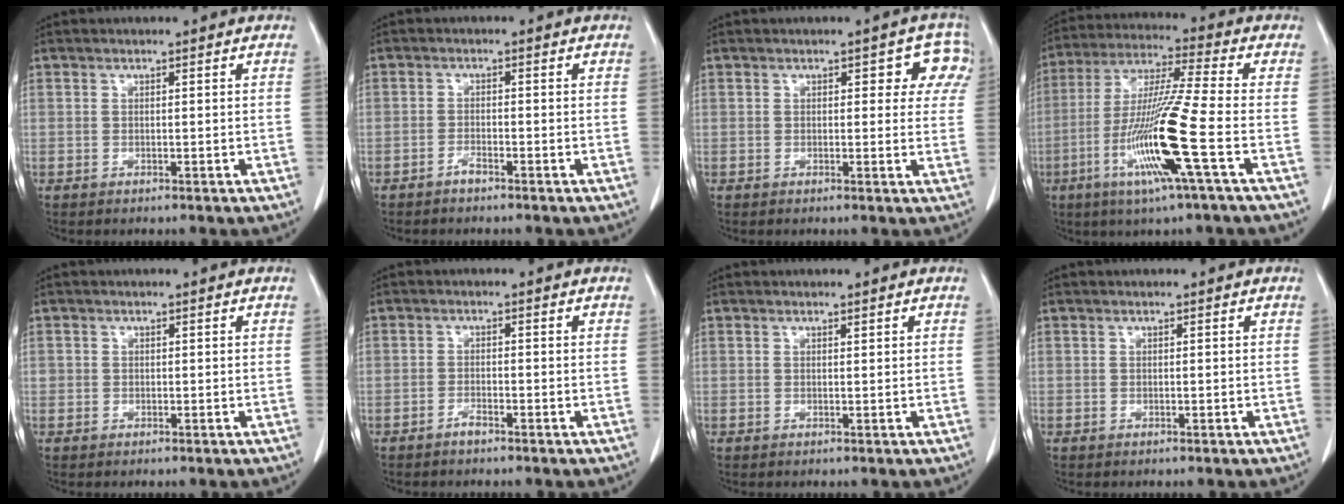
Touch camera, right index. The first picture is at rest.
{"total": 1.4, "force": [-1.2, 0.2, 0.6], "torque": [-0.012, 0.001, -0.022]}
{"total": 5.0, "force": [2.2, 3.1, 3.2], "torque": [-0.006, 0.012, 0.015]}
{"total": 15.3, "force": [-5.0, -1.3, 14.4], "torque": [-0.290, -0.021, -0.103]}
{"total": 0.7, "force": [0.0, 0.7, 0.1], "torque": [0.005, 0.005, -0.001]}
{"total": 1.4, "force": [-1.2, 0.2, 0.7], "torque": [-0.013, 0.001, -0.023]}
{"total": 0.0}
{"total": 0.0}